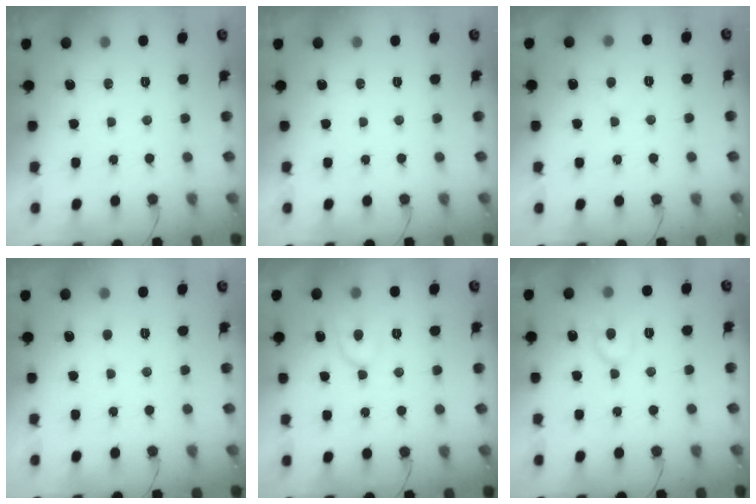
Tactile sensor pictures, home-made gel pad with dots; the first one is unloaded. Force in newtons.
{"total": 0.0}
{"total": 2.0, "press": 2.0, "slide": 0.2}
{"total": 1.8, "press": 1.8, "slide": 0.2}
{"total": 7.7, "press": 7.6, "slide": 0.8}
{"total": 8.9, "press": 8.9, "slide": 0.8}